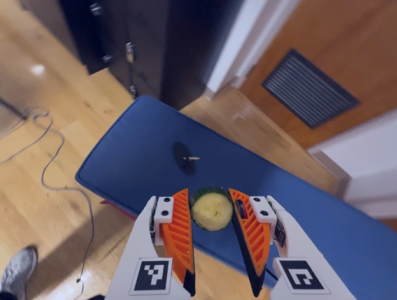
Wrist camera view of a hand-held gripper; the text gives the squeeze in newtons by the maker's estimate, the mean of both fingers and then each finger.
{"total": 7.8, "left": 8.0, "right": 7.7}